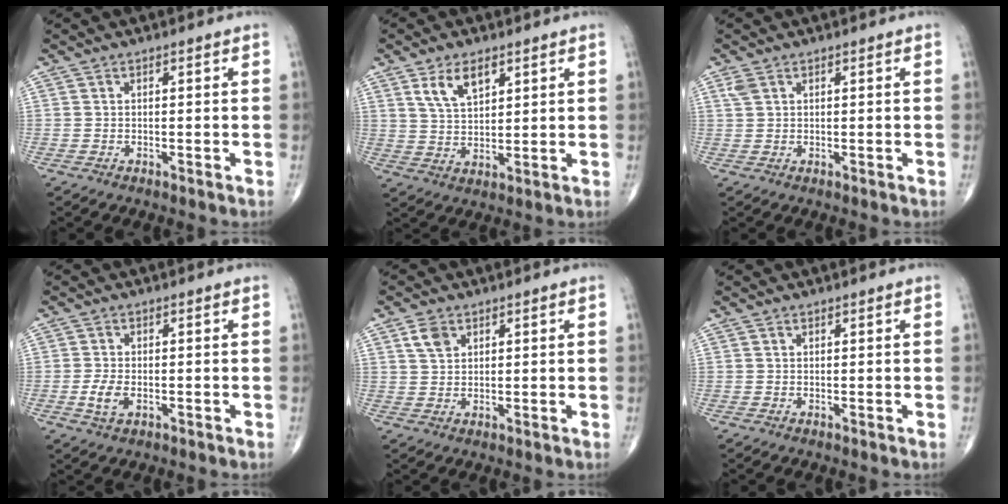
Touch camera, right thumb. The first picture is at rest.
{"total": 6.9, "force": [3.7, 3.5, 4.7], "torque": [-0.072, -0.020, 0.073]}
{"total": 1.7, "force": [1.0, 1.0, 1.0], "torque": [-0.025, 0.006, 0.026]}
{"total": 3.6, "force": [-0.9, 2.0, 2.9], "torque": [-0.060, -0.003, -0.017]}
{"total": 3.6, "force": [1.8, 2.5, 1.9], "torque": [-0.025, -0.004, 0.037]}
{"total": 0.0}